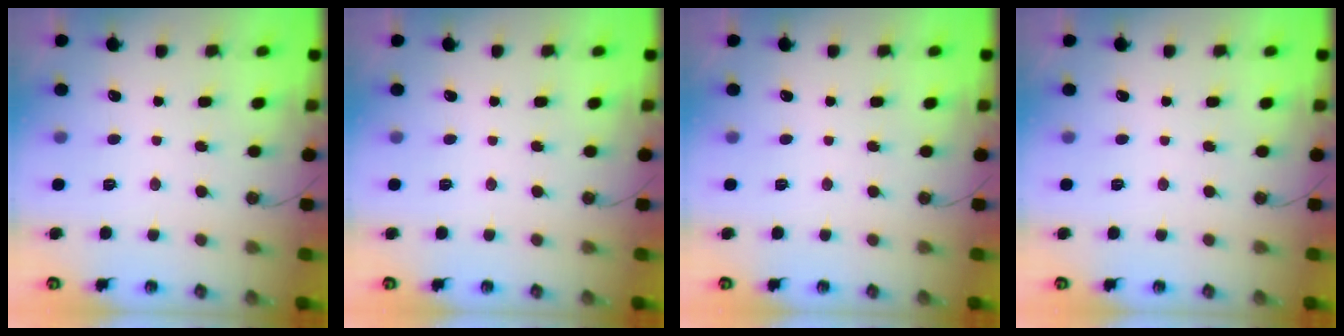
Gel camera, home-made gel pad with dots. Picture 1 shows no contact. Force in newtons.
{"total": 0.0}
{"total": 0.0}
{"total": 0.0}